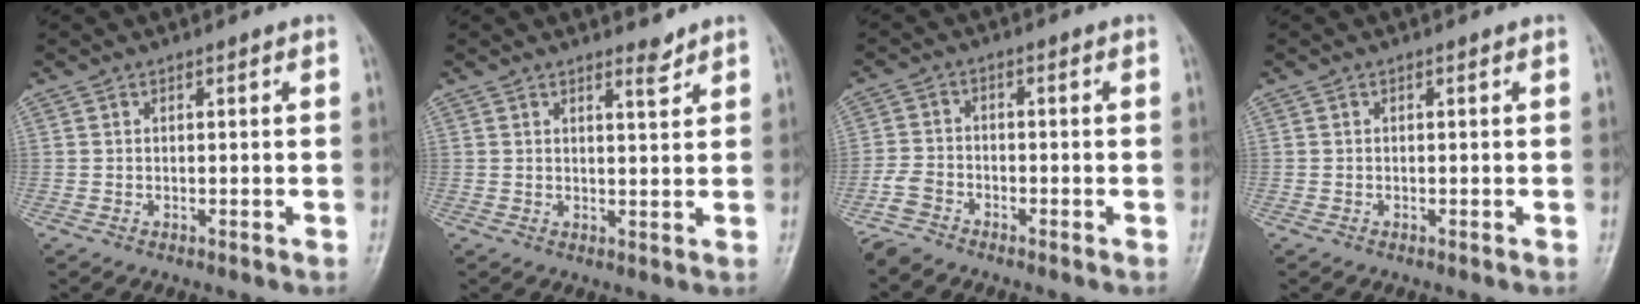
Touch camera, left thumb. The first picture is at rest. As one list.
[{"total": 2.4, "force": [2.0, 0.5, 1.1], "torque": [-0.011, -0.019, 0.033]}, {"total": 3.8, "force": [-3.4, 1.5, 0.7], "torque": [-0.020, 0.002, -0.077]}, {"total": 0.0}]